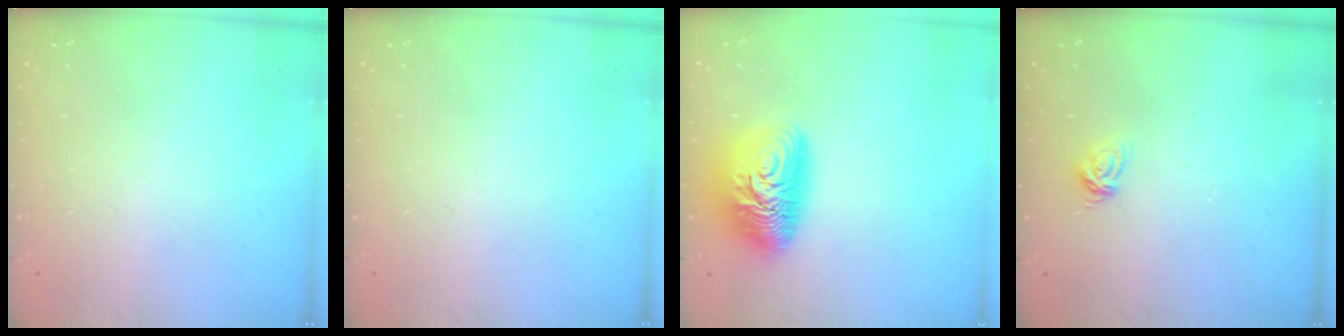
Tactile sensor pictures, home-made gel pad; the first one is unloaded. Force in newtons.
{"total": 0.0}
{"total": 13.2, "press": 13.2, "slide": 1.0}
{"total": 5.6, "press": 5.6, "slide": 0.4}